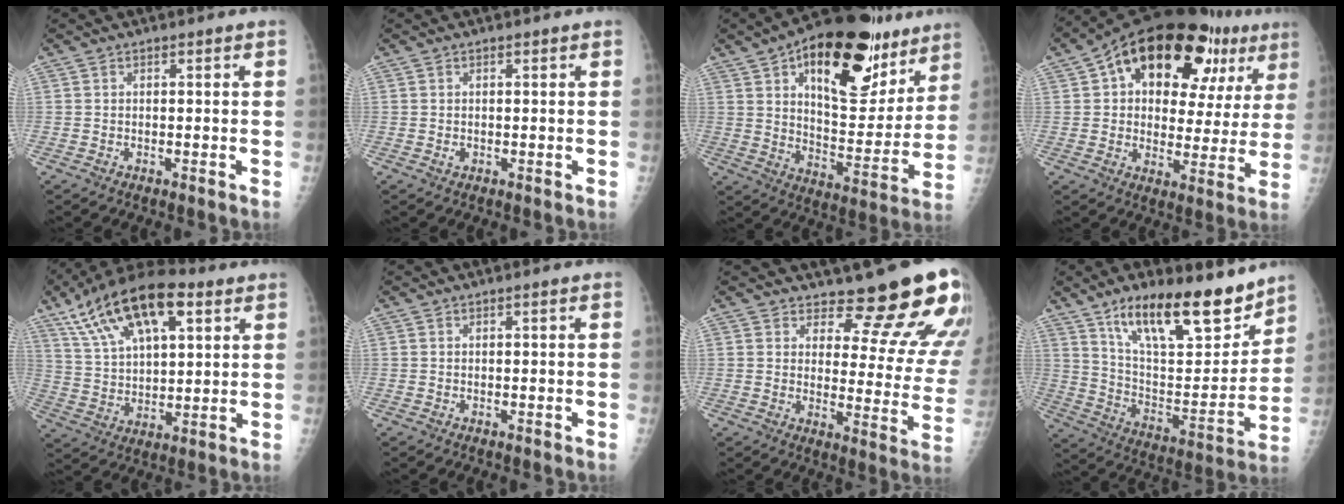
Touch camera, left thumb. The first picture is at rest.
{"total": 0.9, "force": [0.1, 0.8, 0.4], "torque": [-0.004, 0.000, 0.003]}
{"total": 27.7, "force": [15.2, 13.0, 19.2], "torque": [-0.242, -0.036, 0.232]}
{"total": 24.6, "force": [11.1, 13.9, 17.1], "torque": [-0.202, 0.019, 0.163]}
{"total": 20.5, "force": [10.5, 9.4, 14.9], "torque": [-0.249, -0.006, 0.188]}
{"total": 0.0}
{"total": 15.0, "force": [13.0, 4.1, 6.3], "torque": [-0.035, -0.126, 0.151]}
{"total": 22.8, "force": [15.8, 7.8, 14.5], "torque": [-0.187, -0.071, 0.268]}